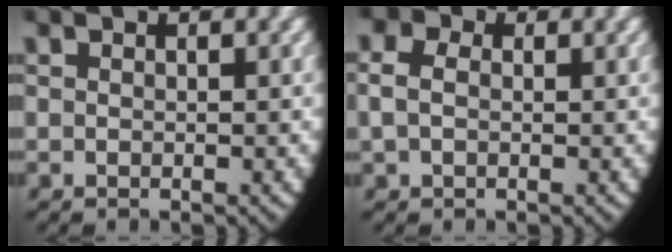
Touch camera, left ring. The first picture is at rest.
{"total": 2.7, "force": [0.4, 2.2, 1.6], "torque": [-0.045, -0.002, 0.005]}